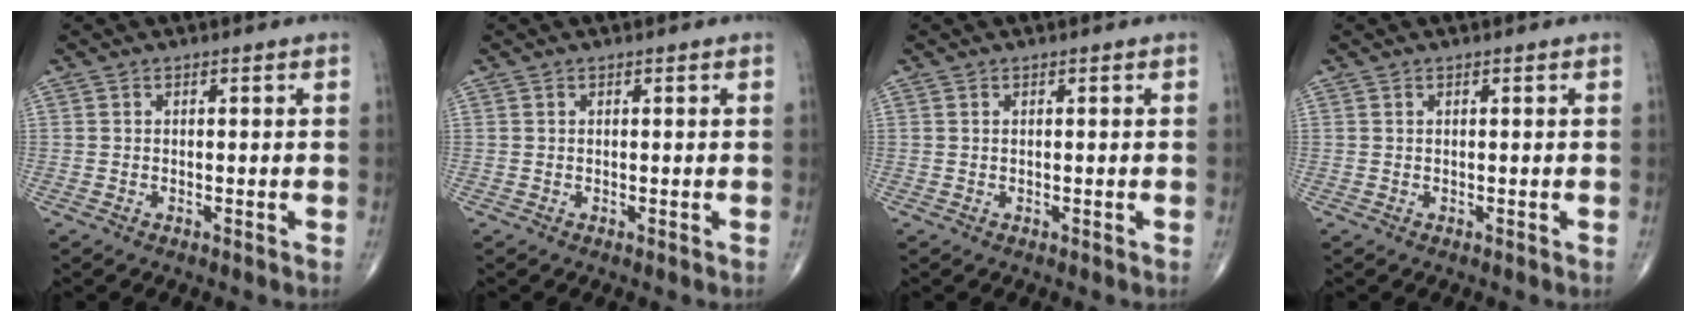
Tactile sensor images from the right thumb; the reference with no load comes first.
{"total": 0.0}
{"total": 0.0}
{"total": 0.0}